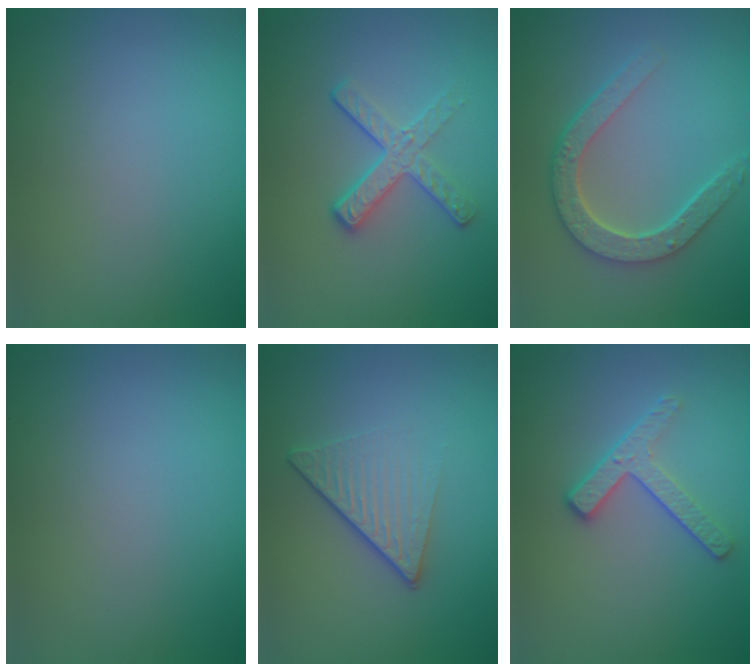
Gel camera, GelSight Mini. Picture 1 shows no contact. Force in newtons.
{"total": 3.2, "press": 2.6, "slide": 1.8}
{"total": 4.7, "press": 3.7, "slide": 2.9}
{"total": 0.0}
{"total": 4.3, "press": 2.7, "slide": 3.4}
{"total": 2.8, "press": 2.4, "slide": 1.4}